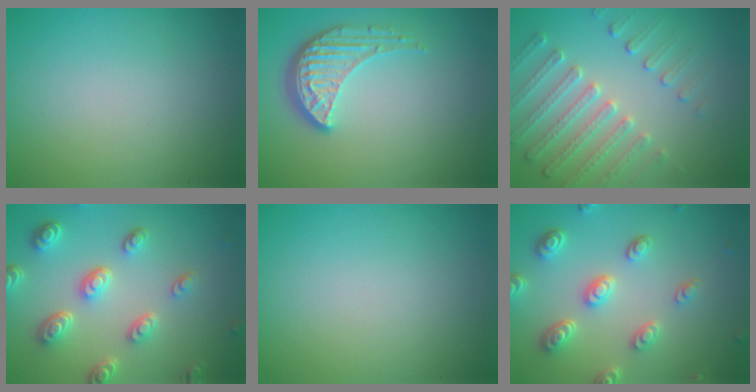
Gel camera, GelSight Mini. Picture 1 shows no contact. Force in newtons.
{"total": 4.1, "press": 3.2, "slide": 2.7}
{"total": 3.8, "press": 3.6, "slide": 1.2}
{"total": 5.2, "press": 3.9, "slide": 3.5}
{"total": 0.0}
{"total": 4.8, "press": 3.7, "slide": 3.0}